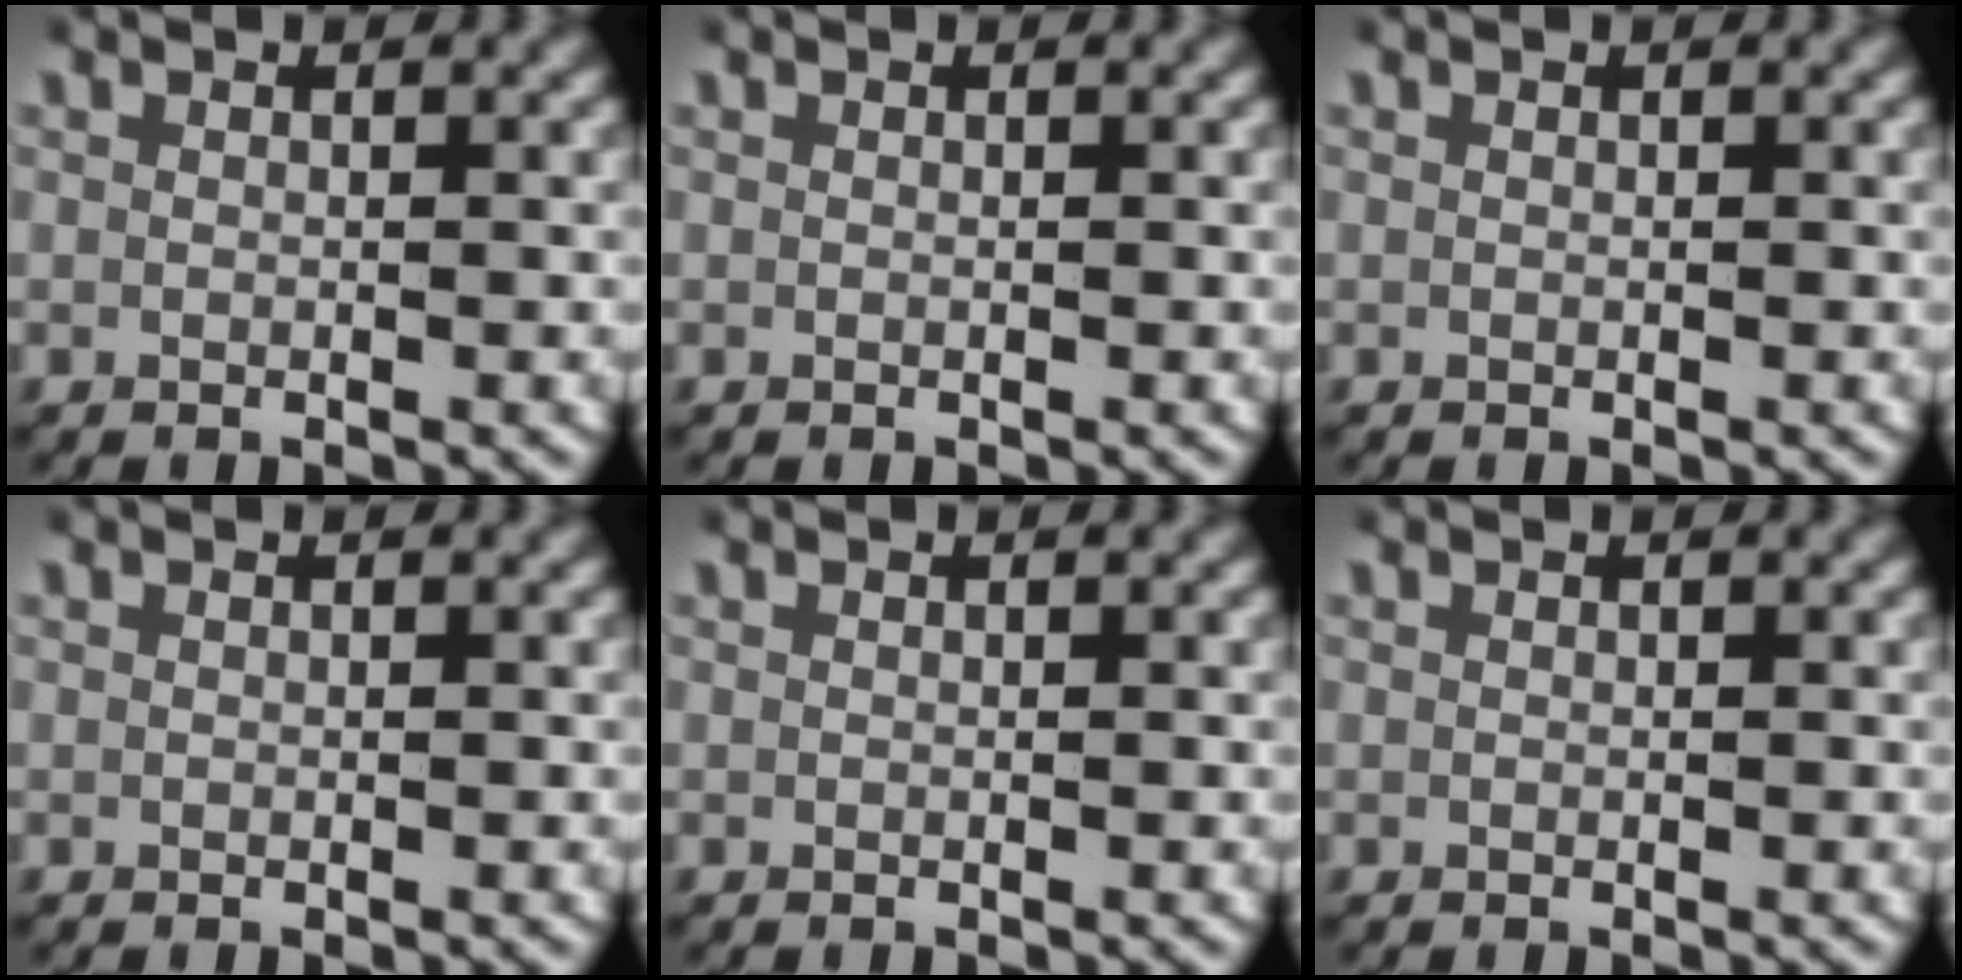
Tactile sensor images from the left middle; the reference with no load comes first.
{"total": 0.0}
{"total": 0.0}
{"total": 0.0}
{"total": 0.0}
{"total": 0.0}